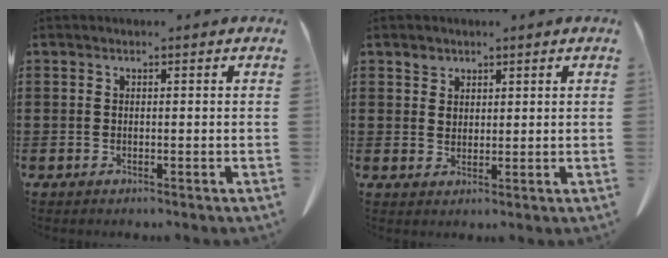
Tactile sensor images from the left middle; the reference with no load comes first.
{"total": 2.1, "force": [1.5, 1.4, 0.2], "torque": [-0.011, 0.002, 0.030]}